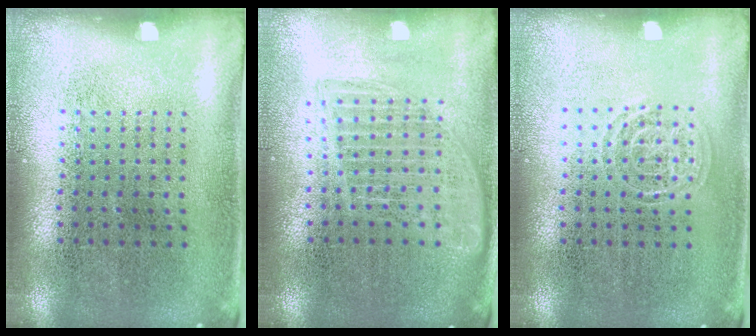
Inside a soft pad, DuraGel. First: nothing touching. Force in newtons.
{"total": 1.7, "press": 1.5, "slide": 0.8}
{"total": 1.3, "press": 1.3, "slide": 0.2}